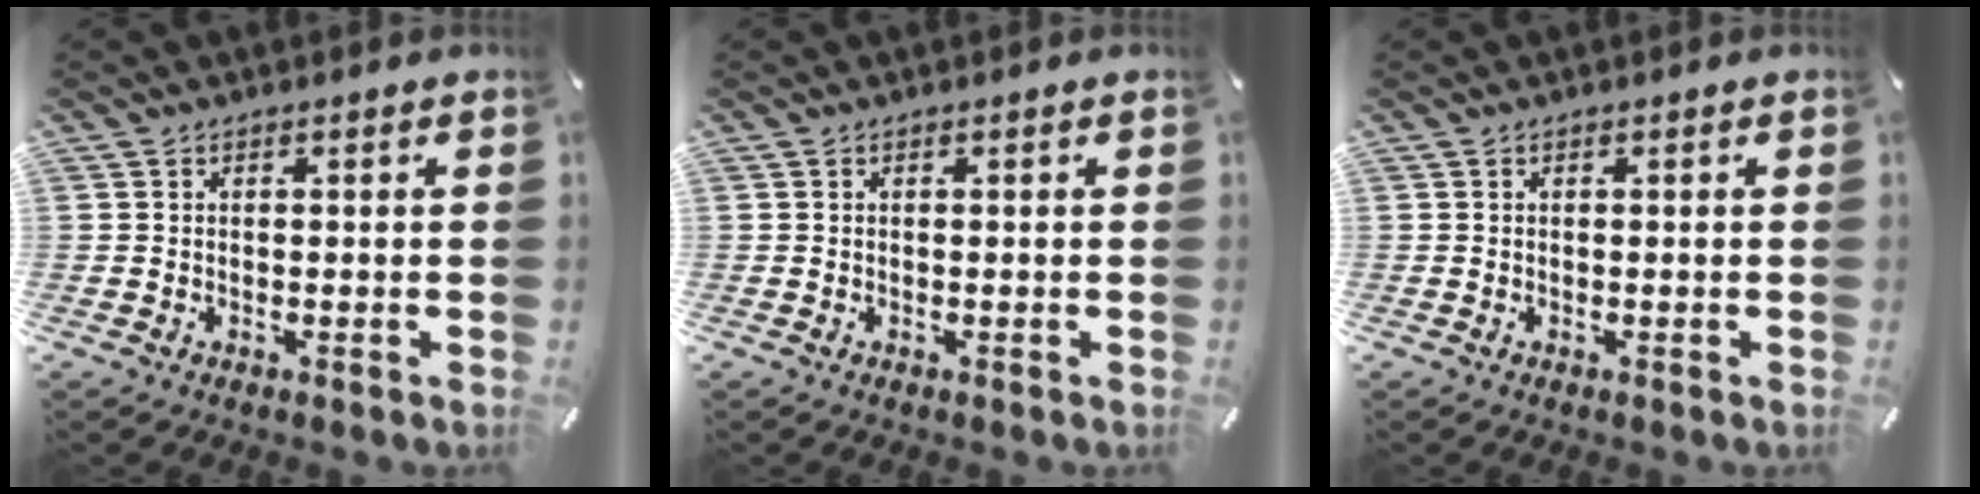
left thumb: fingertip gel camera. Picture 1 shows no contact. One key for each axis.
{"total": 0.0}
{"total": 0.0}